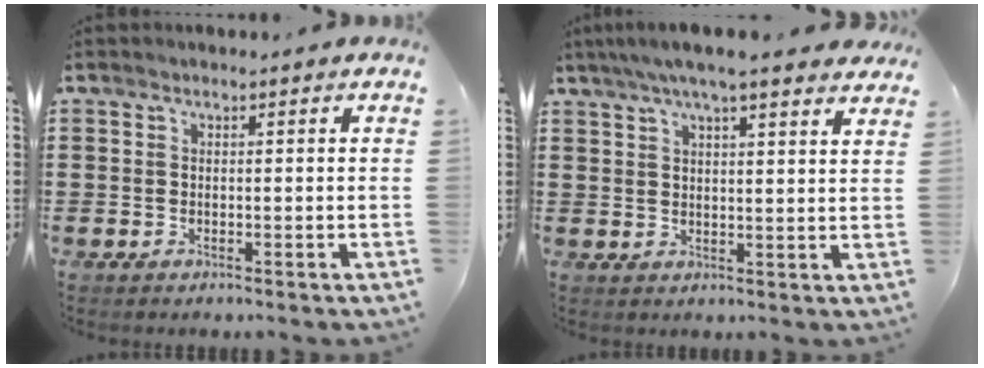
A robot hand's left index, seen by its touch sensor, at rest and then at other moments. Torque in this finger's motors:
{"motor_torque": [2.14, 0.00, 1.05, 0.21]}